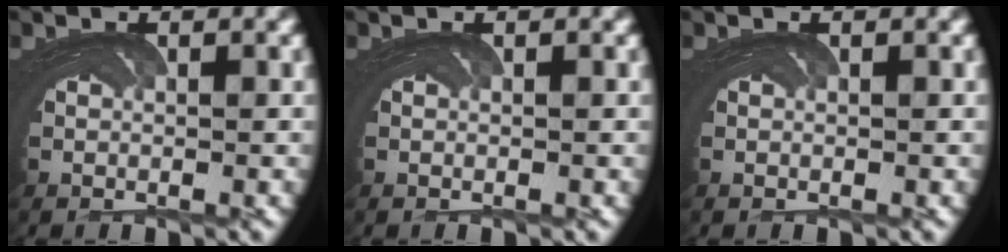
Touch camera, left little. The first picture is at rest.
{"total": 0.0}
{"total": 0.0}